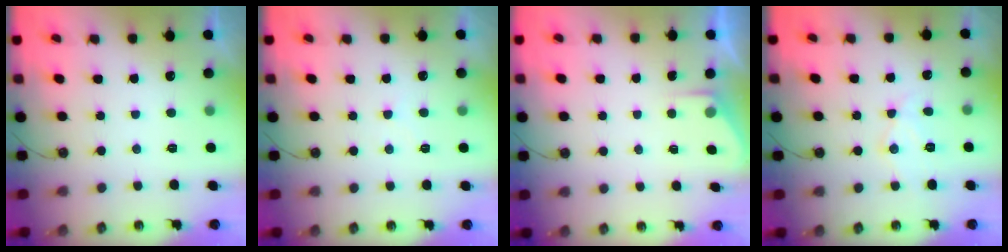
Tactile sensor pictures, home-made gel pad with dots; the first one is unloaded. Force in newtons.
{"total": 4.7, "press": 4.6, "slide": 0.6}
{"total": 2.4, "press": 2.4, "slide": 0.4}
{"total": 8.9, "press": 8.9, "slide": 0.4}